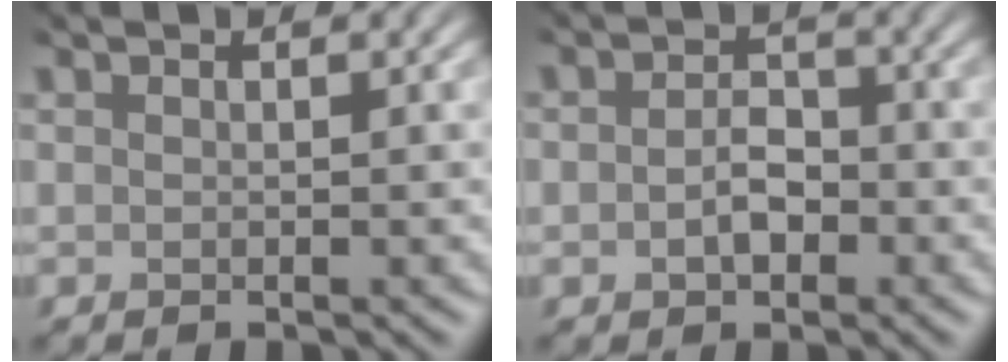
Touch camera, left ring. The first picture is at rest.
{"total": 2.5, "force": [-2.4, 0.7, -0.2], "torque": [-0.028, -0.018, -0.012]}